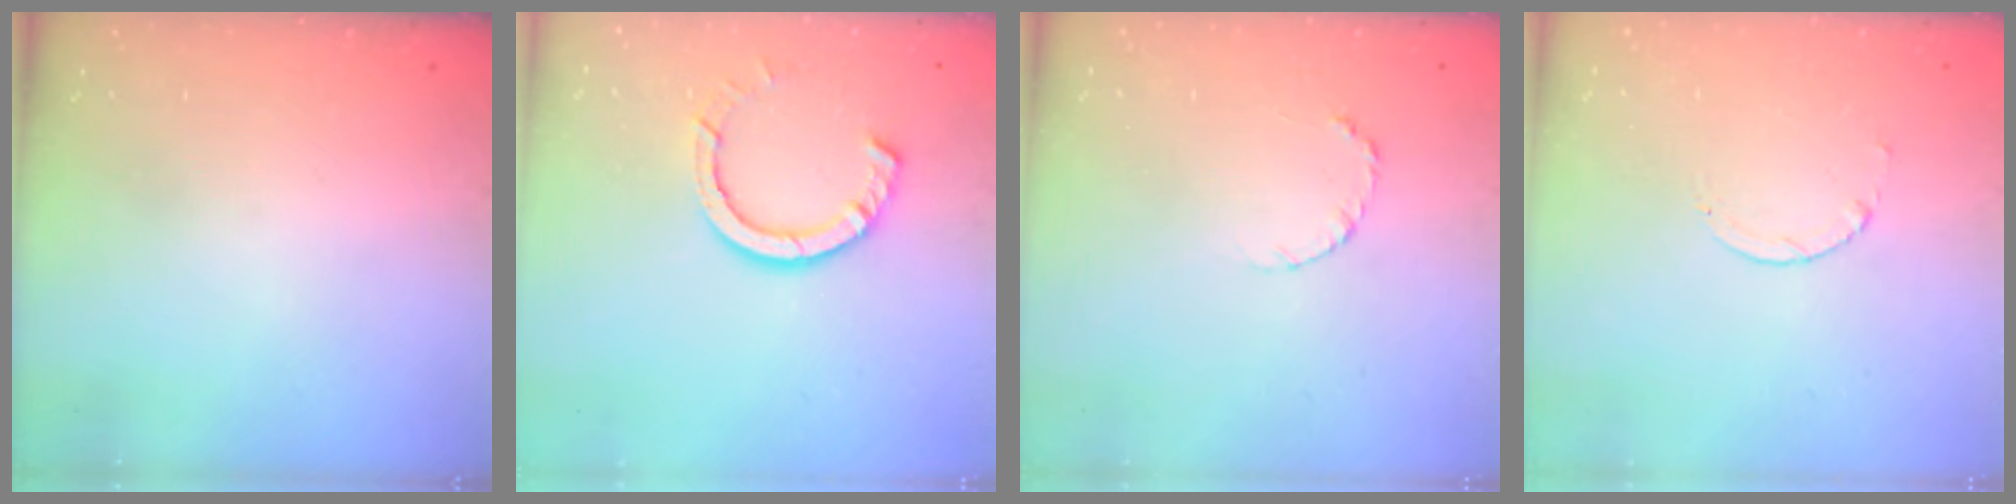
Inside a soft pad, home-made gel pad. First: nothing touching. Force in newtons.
{"total": 8.5, "press": 8.4, "slide": 1.0}
{"total": 3.9, "press": 3.8, "slide": 0.5}
{"total": 2.3, "press": 2.3, "slide": 0.3}